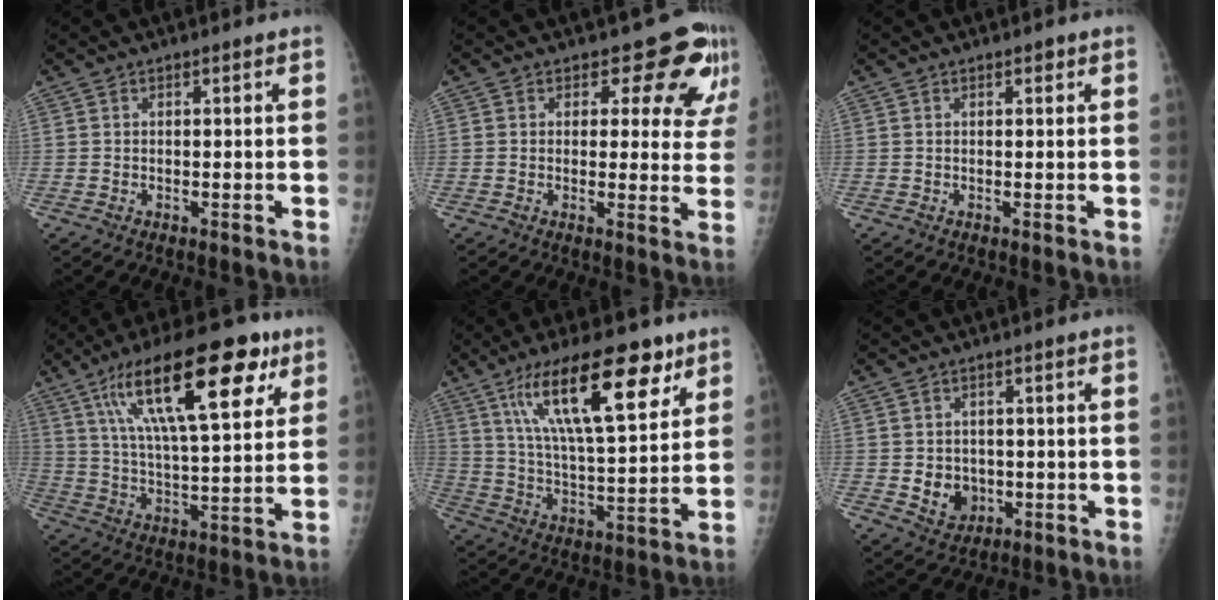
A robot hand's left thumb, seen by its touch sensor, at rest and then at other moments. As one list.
[{"total": 9.8, "force": [6.9, 5.3, 4.4], "torque": [-0.004, -0.037, 0.060]}, {"total": 0.8, "force": [0.5, 0.4, 0.5], "torque": [-0.002, -0.002, 0.006]}, {"total": 23.5, "force": [11.7, 7.9, 18.8], "torque": [-0.279, -0.018, 0.193]}, {"total": 19.8, "force": [11.1, 6.1, 15.2], "torque": [-0.227, -0.041, 0.194]}, {"total": 5.9, "force": [-0.8, 5.0, 2.9], "torque": [-0.020, 0.002, 0.000]}]